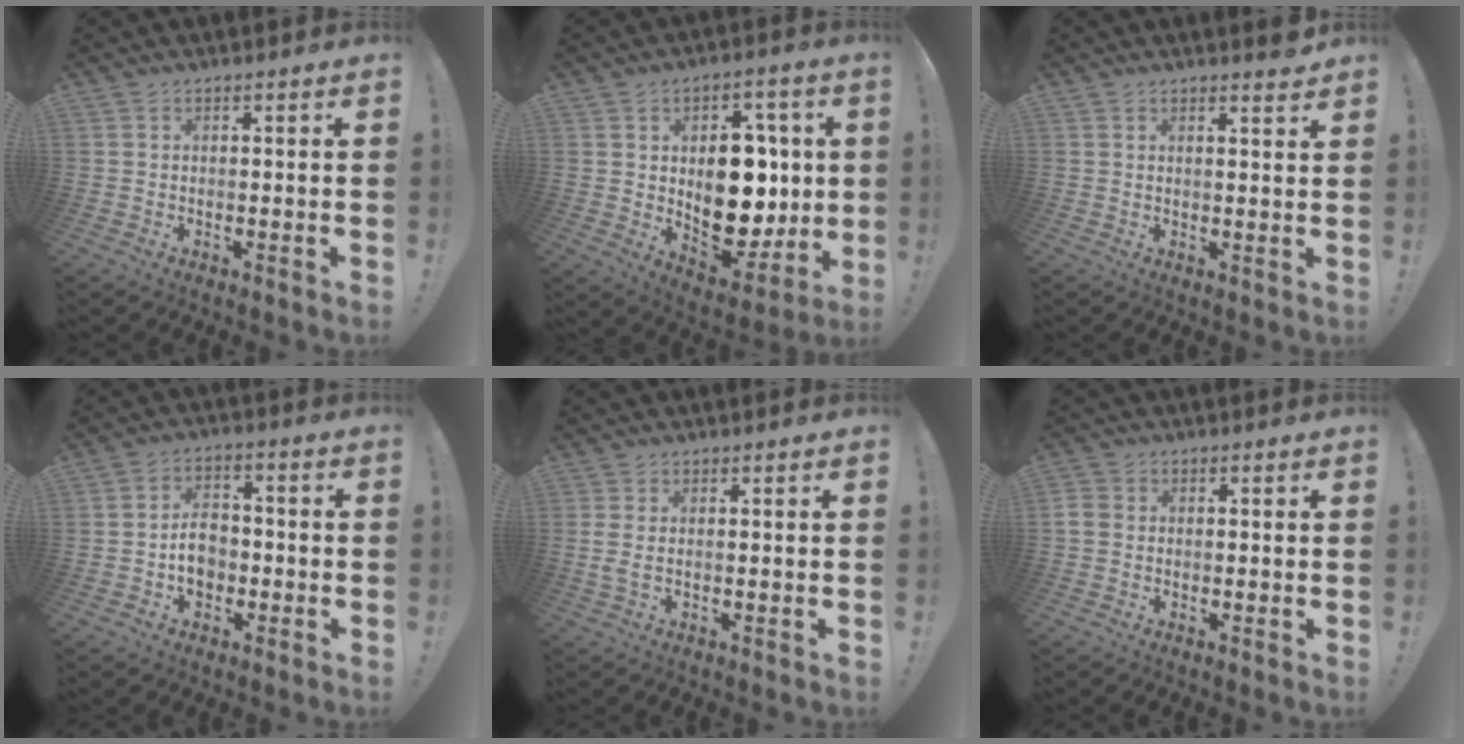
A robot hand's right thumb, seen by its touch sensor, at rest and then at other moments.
{"total": 17.7, "force": [1.3, 12.4, 12.5], "torque": [-0.164, -0.011, 0.037]}
{"total": 2.5, "force": [2.3, -0.4, 1.0], "torque": [-0.004, -0.023, 0.036]}
{"total": 7.4, "force": [-1.8, 5.5, 4.7], "torque": [-0.067, 0.011, -0.031]}
{"total": 2.2, "force": [0.4, 0.7, 2.1], "torque": [-0.034, -0.004, 0.008]}
{"total": 2.5, "force": [-0.5, 2.0, 1.4], "torque": [-0.033, 0.005, -0.008]}